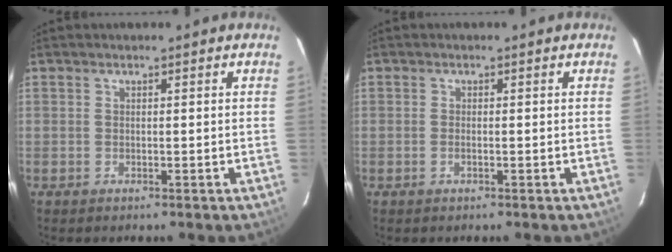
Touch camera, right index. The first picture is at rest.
{"total": 0.8, "force": [-0.3, 0.2, 0.7], "torque": [-0.014, 0.001, -0.006]}